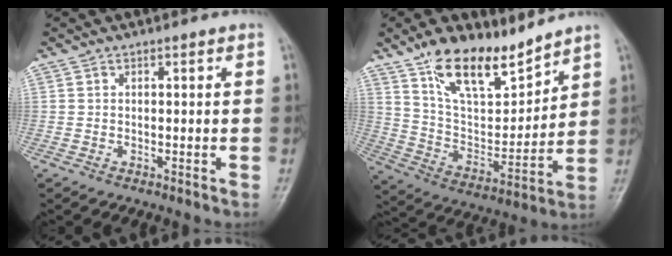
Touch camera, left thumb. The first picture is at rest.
{"total": 15.3, "force": [11.6, 5.9, 8.1], "torque": [-0.107, -0.068, 0.219]}